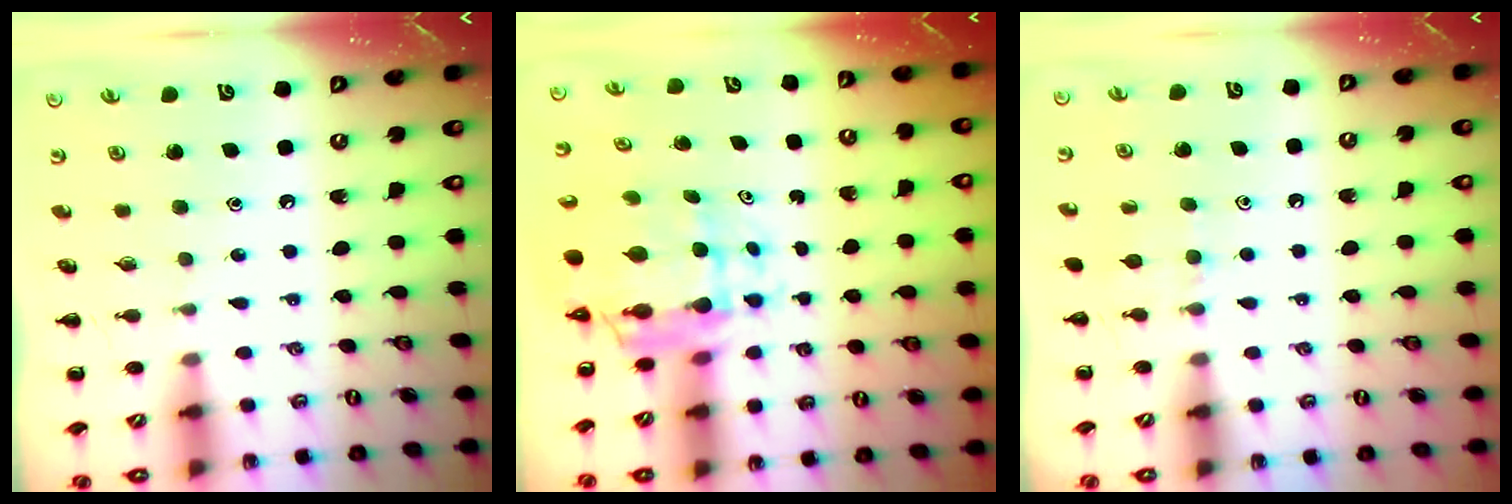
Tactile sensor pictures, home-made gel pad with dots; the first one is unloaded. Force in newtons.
{"total": 7.8, "press": 7.3, "slide": 2.7}
{"total": 6.6, "press": 6.3, "slide": 1.9}